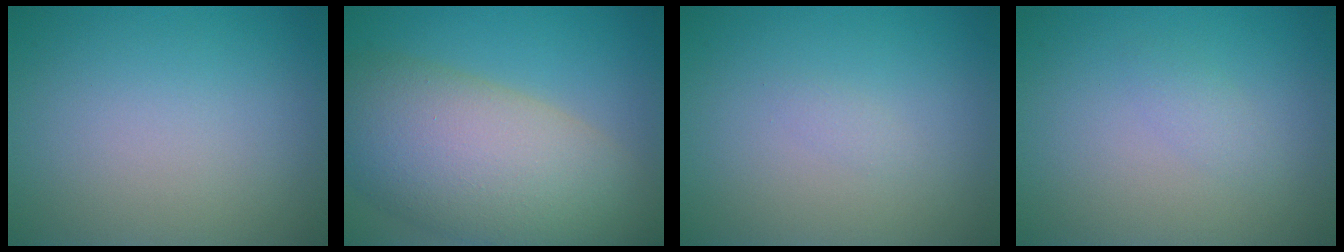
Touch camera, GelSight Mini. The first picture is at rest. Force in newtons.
{"total": 12.0, "press": 12.0, "slide": 1.2}
{"total": 0.6, "press": 0.6, "slide": 0.0}
{"total": 1.0, "press": 1.0, "slide": 0.0}